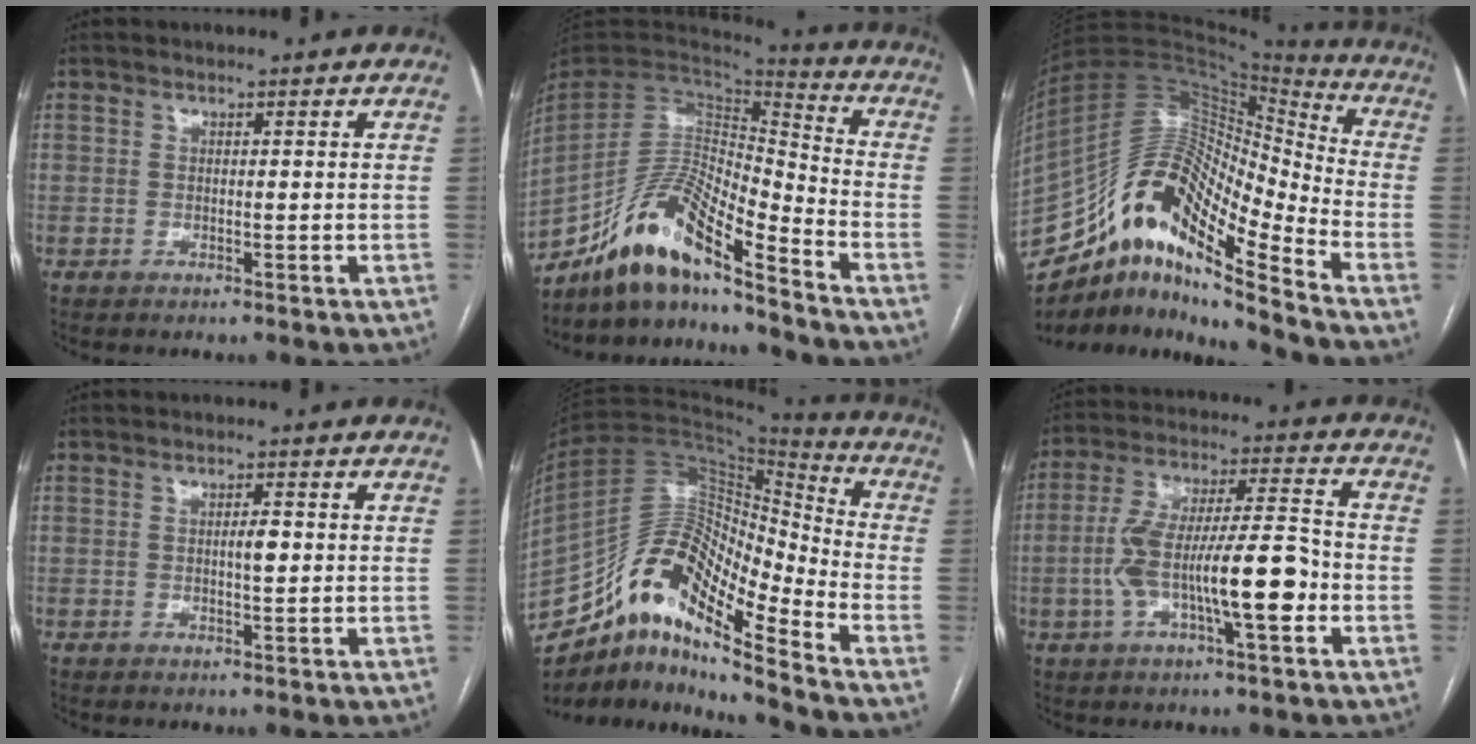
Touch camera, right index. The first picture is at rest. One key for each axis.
{"total": 15.6, "fx": -12.4, "fy": 2.1, "fz": 9.1, "tx": -0.173, "ty": 0.020, "tz": -0.231}
{"total": 20.2, "fx": -13.7, "fy": 3.9, "fz": 14.3, "tx": -0.282, "ty": 0.029, "tz": -0.247}
{"total": 2.0, "fx": 0.1, "fy": 0.5, "fz": 2.0, "tx": -0.033, "ty": 0.002, "tz": 0.002}
{"total": 17.5, "fx": -12.3, "fy": 4.1, "fz": 11.8, "tx": -0.213, "ty": 0.045, "tz": -0.217}
{"total": 14.2, "fx": -3.6, "fy": 2.4, "fz": 13.5, "tx": -0.248, "ty": 0.019, "tz": -0.061}